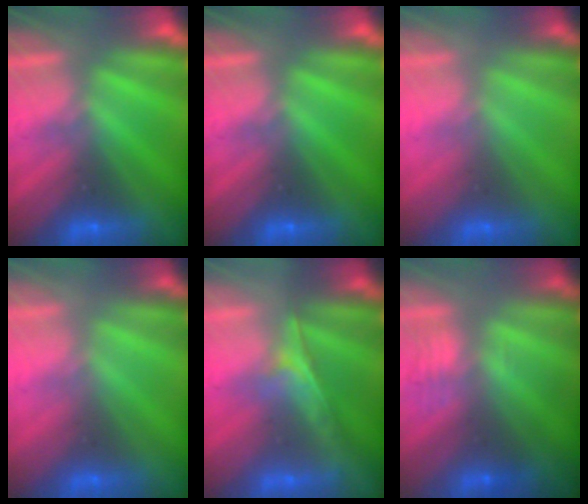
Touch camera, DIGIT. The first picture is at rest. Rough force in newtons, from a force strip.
{"total": 0.0}
{"total": 2.9}
{"total": 2.9}
{"total": 1.9}
{"total": 2.6}